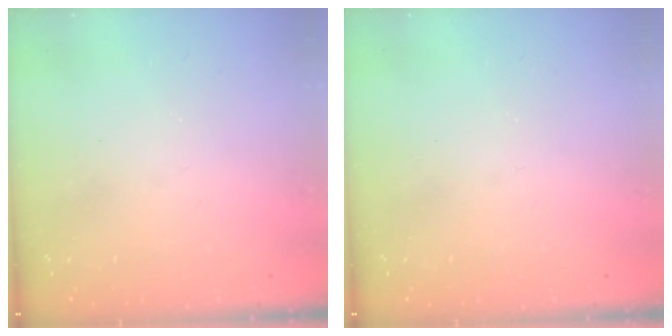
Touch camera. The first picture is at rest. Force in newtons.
{"total": 0.0}